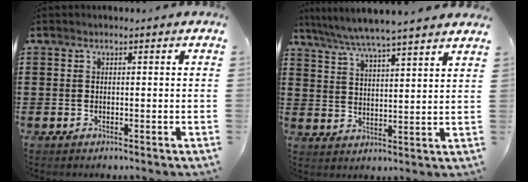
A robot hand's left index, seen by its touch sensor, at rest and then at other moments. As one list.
[{"total": 5.4, "force": [5.0, -0.6, 1.9], "torque": [-0.056, -0.030, 0.086]}]